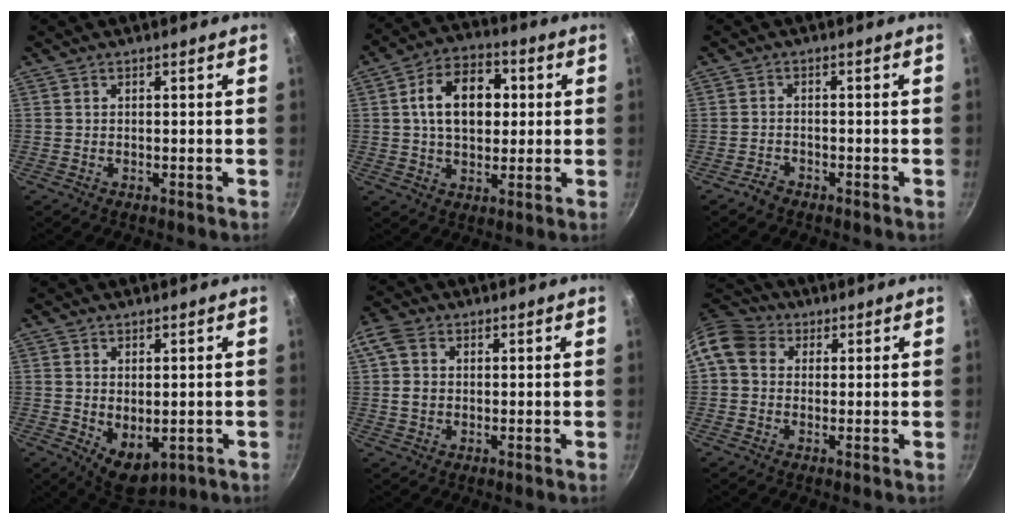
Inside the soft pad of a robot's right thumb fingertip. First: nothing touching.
{"total": 13.4, "force": [2.0, 9.1, 9.7], "torque": [-0.125, 0.016, 0.022]}
{"total": 2.0, "force": [-1.7, 0.9, 0.6], "torque": [-0.010, 0.020, -0.029]}
{"total": 7.0, "force": [-0.4, 4.4, 5.4], "torque": [-0.063, -0.018, 0.011]}
{"total": 5.6, "force": [1.0, 4.4, 3.4], "torque": [-0.062, 0.000, 0.008]}
{"total": 8.5, "force": [2.1, 7.0, 4.3], "torque": [-0.063, 0.012, 0.019]}